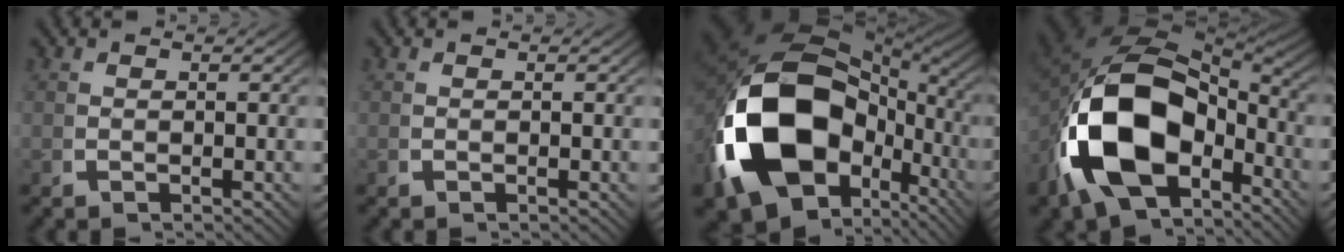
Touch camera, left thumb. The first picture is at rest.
{"total": 0.0}
{"total": 24.7, "force": [-2.4, 16.0, 18.7], "torque": [-0.399, -0.066, -0.009]}
{"total": 20.9, "force": [-2.1, 13.4, 15.9], "torque": [-0.341, -0.058, -0.010]}